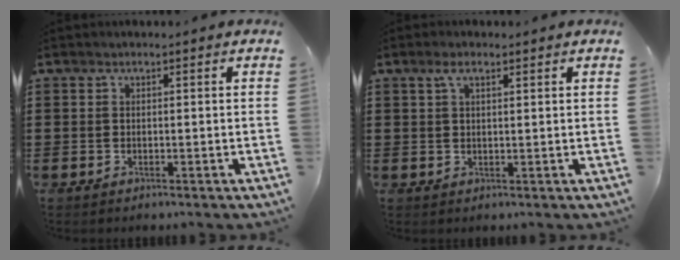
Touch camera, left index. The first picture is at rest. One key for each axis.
{"total": 2.5, "fx": 1.4, "fy": 0.8, "fz": 2.0, "tx": -0.041, "ty": 0.006, "tz": 0.024}